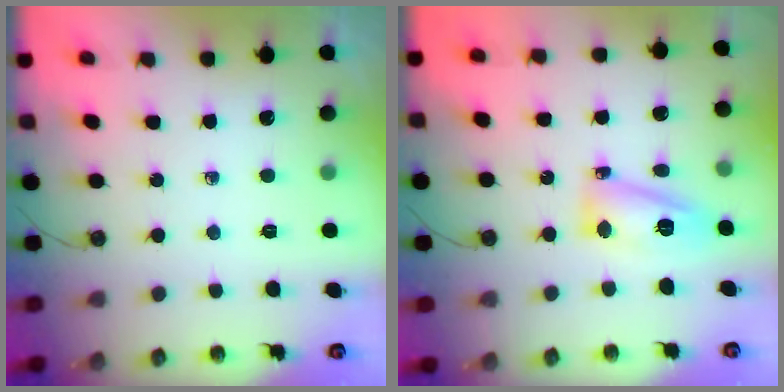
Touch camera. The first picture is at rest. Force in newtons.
{"total": 12.4, "press": 12.3, "slide": 1.2}